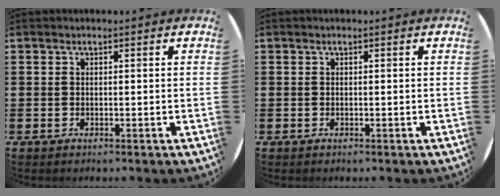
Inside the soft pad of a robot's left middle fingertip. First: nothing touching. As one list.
[{"total": 0.0}]